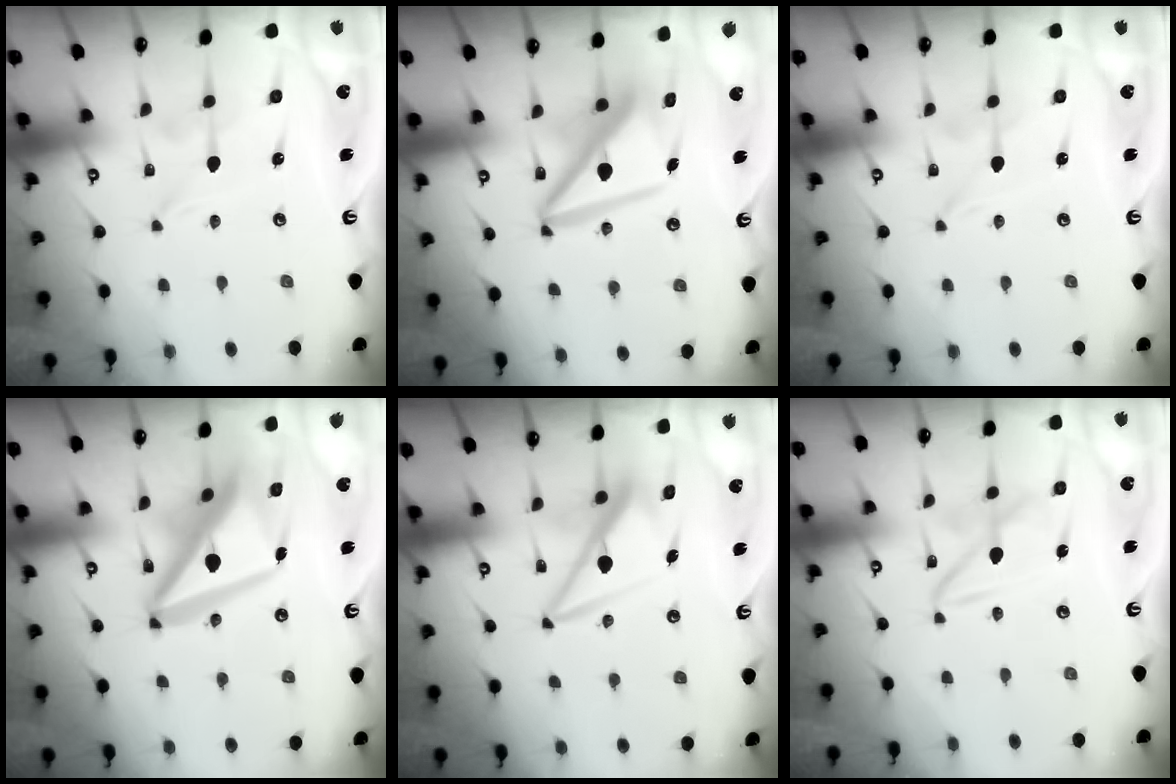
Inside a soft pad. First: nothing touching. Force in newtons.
{"total": 12.1, "press": 12.1, "slide": 1.2}
{"total": 0.0}
{"total": 15.5, "press": 15.4, "slide": 1.9}
{"total": 9.7, "press": 9.6, "slide": 1.1}
{"total": 7.7, "press": 7.7, "slide": 0.7}